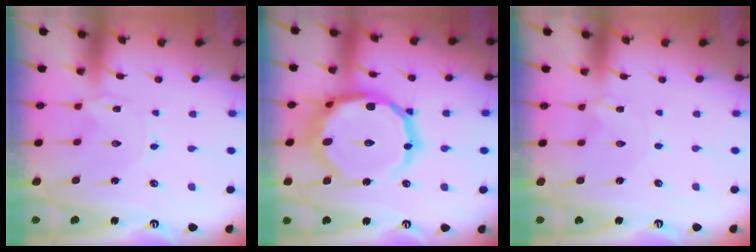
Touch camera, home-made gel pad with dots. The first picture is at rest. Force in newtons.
{"total": 20.9, "press": 20.7, "slide": 2.9}
{"total": 0.7, "press": 0.7, "slide": 0.1}